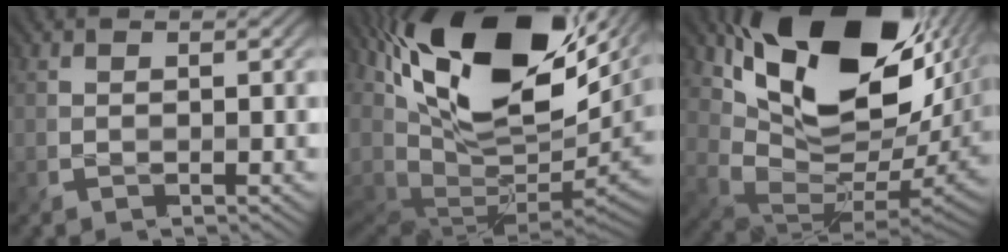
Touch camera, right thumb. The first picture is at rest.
{"total": 19.7, "force": [4.9, 9.6, 16.5], "torque": [-0.327, 0.002, 0.099]}
{"total": 18.5, "force": [7.3, 10.9, 13.1], "torque": [-0.236, -0.026, 0.151]}